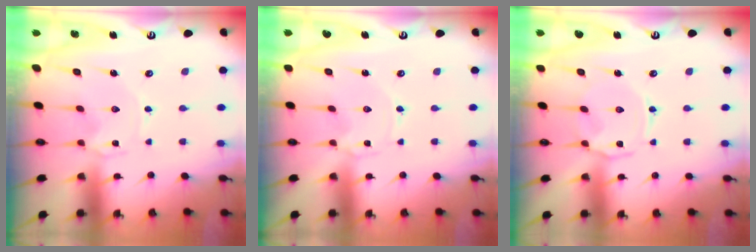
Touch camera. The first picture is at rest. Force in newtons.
{"total": 0.0}
{"total": 3.1, "press": 3.1, "slide": 0.4}